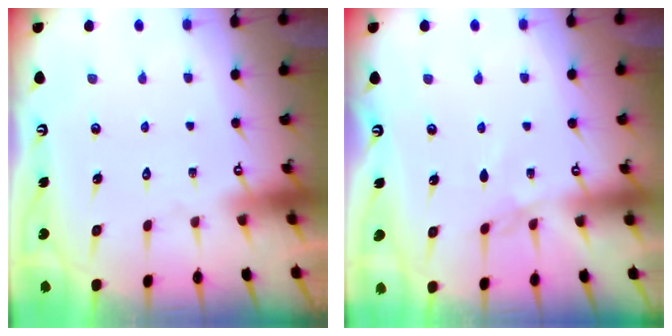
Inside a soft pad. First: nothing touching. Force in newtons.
{"total": 2.3, "press": 2.3, "slide": 0.4}